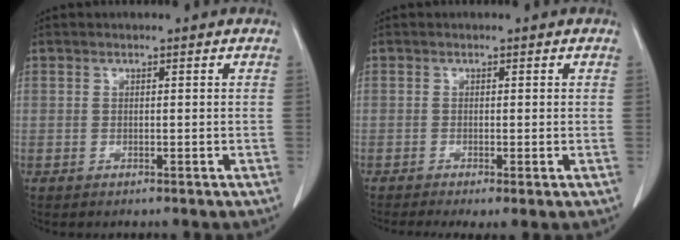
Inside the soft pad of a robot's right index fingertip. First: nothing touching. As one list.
[{"total": 3.1, "force": [-1.8, 0.7, 2.5], "torque": [-0.043, -0.013, -0.031]}]